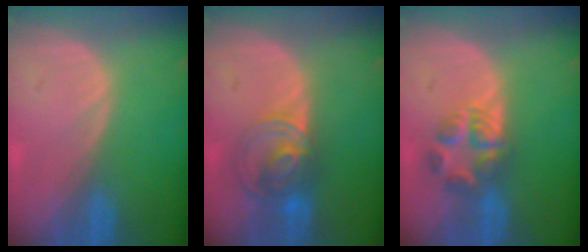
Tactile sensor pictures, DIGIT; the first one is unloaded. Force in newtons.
{"total": 7.4, "press": 6.3, "slide": 3.9}
{"total": 5.6, "press": 5.5, "slide": 1.1}